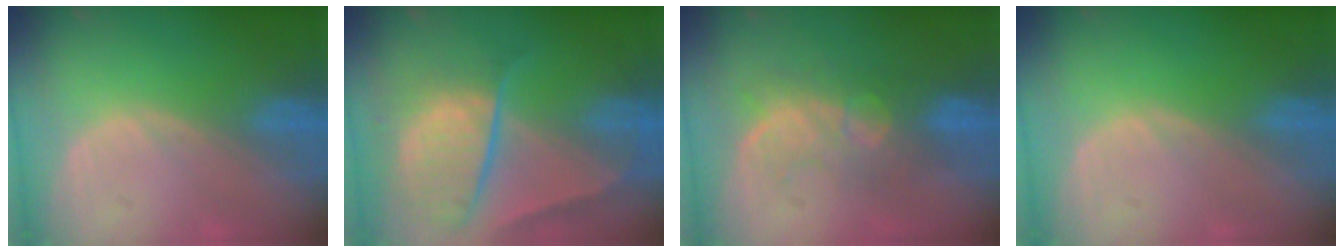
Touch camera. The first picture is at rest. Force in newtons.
{"total": 10.7, "press": 9.0, "slide": 5.8}
{"total": 8.0, "press": 7.8, "slide": 1.9}
{"total": 0.0}